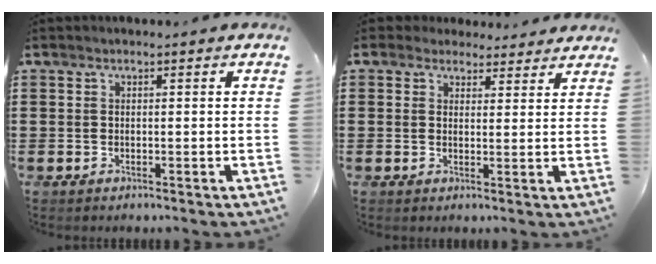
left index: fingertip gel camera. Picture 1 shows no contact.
{"total": 3.2, "force": [2.8, 1.6, 0.3], "torque": [-0.010, -0.002, 0.051]}